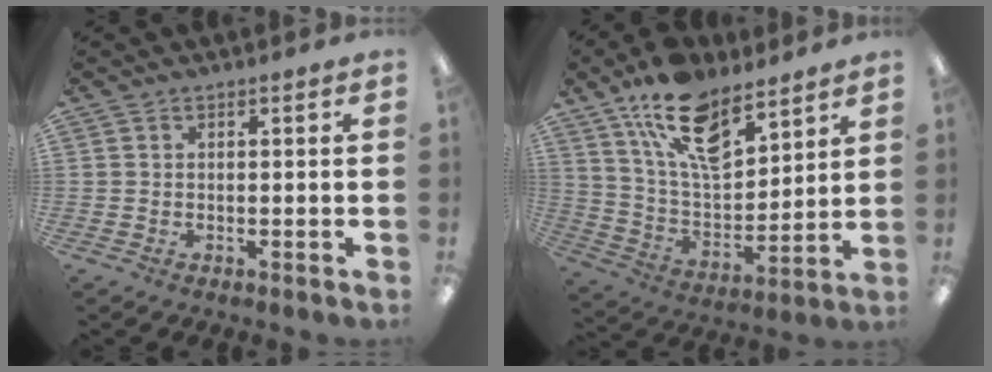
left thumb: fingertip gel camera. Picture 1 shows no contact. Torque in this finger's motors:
{"motor_torque": [0.19, 0.70, 1.60, -1.17, 0.40]}